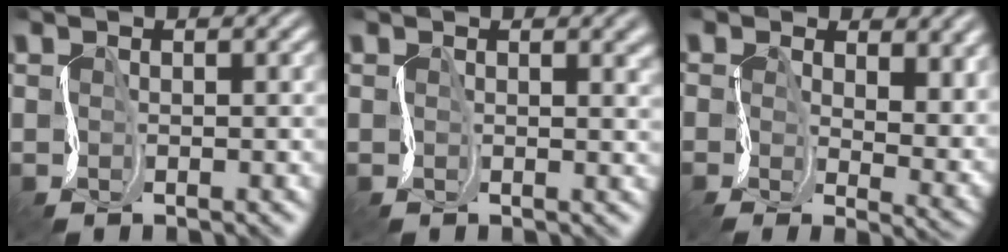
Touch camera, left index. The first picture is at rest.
{"total": 3.1, "force": [1.7, 1.3, 2.3], "torque": [-0.028, 0.008, 0.016]}
{"total": 4.2, "force": [1.7, 2.3, 3.1], "torque": [-0.052, -0.030, 0.030]}